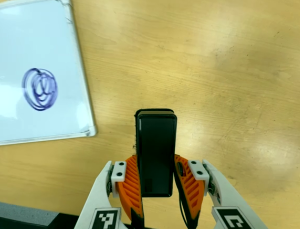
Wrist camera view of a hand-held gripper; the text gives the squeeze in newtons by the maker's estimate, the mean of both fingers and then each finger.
{"total": 5.1, "left": 3.6, "right": 6.6}